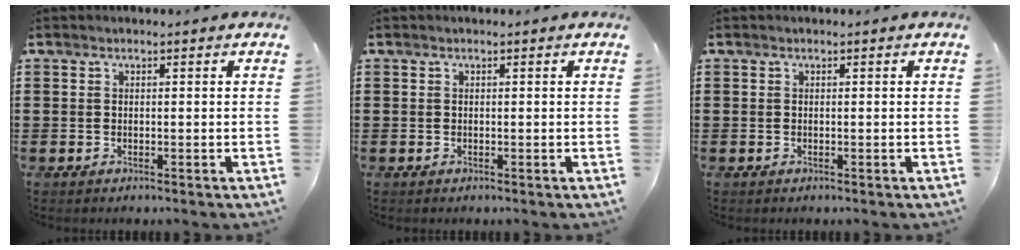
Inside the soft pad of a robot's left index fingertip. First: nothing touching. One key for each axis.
{"total": 0.0}
{"total": 0.0}